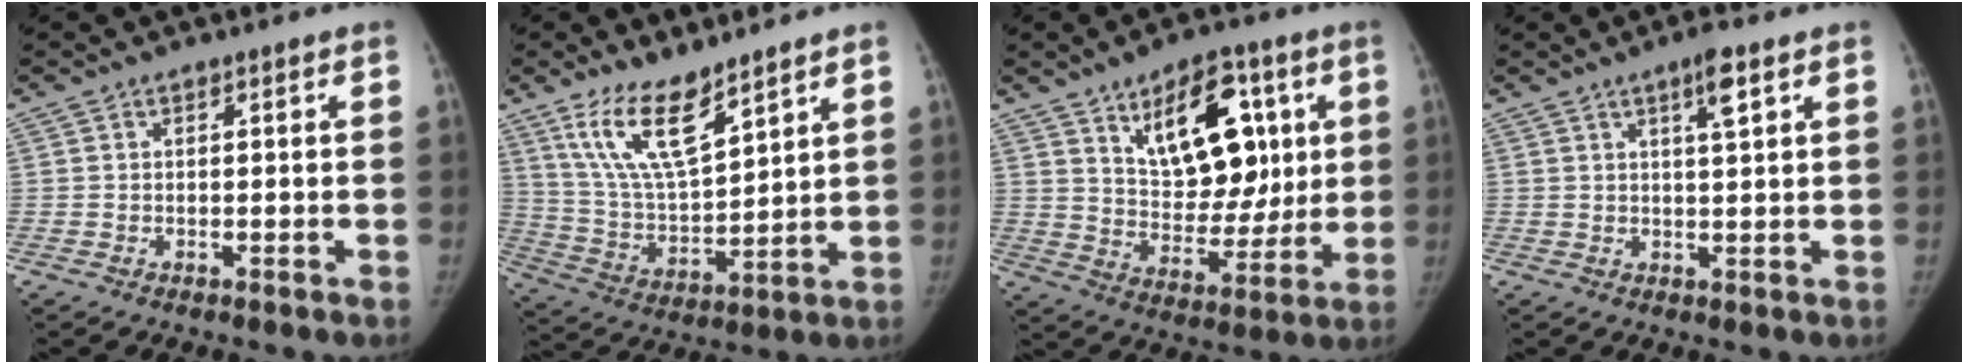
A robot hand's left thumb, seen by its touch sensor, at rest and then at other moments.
{"total": 13.1, "force": [8.8, 4.1, 8.8], "torque": [-0.150, -0.054, 0.186]}
{"total": 18.2, "force": [6.7, 10.4, 13.3], "torque": [-0.141, -0.030, 0.115]}
{"total": 4.4, "force": [2.3, 0.7, 3.7], "torque": [-0.060, -0.008, 0.037]}